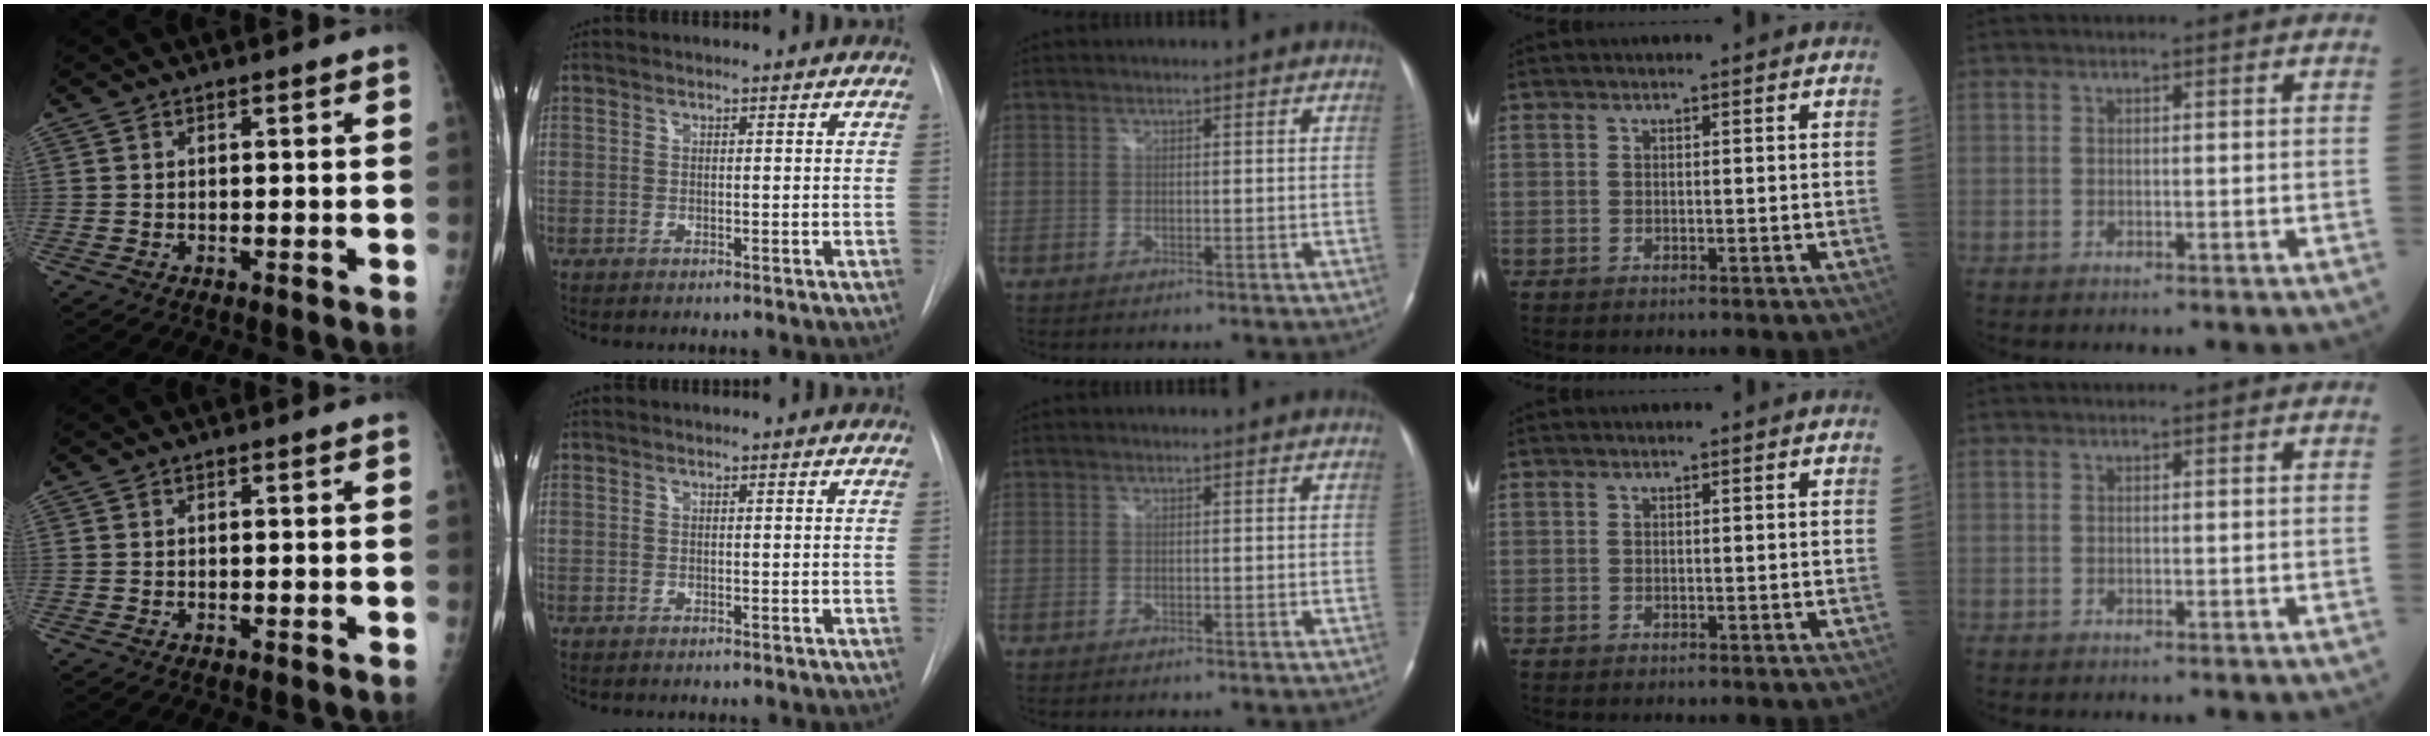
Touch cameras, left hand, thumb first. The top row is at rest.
{}